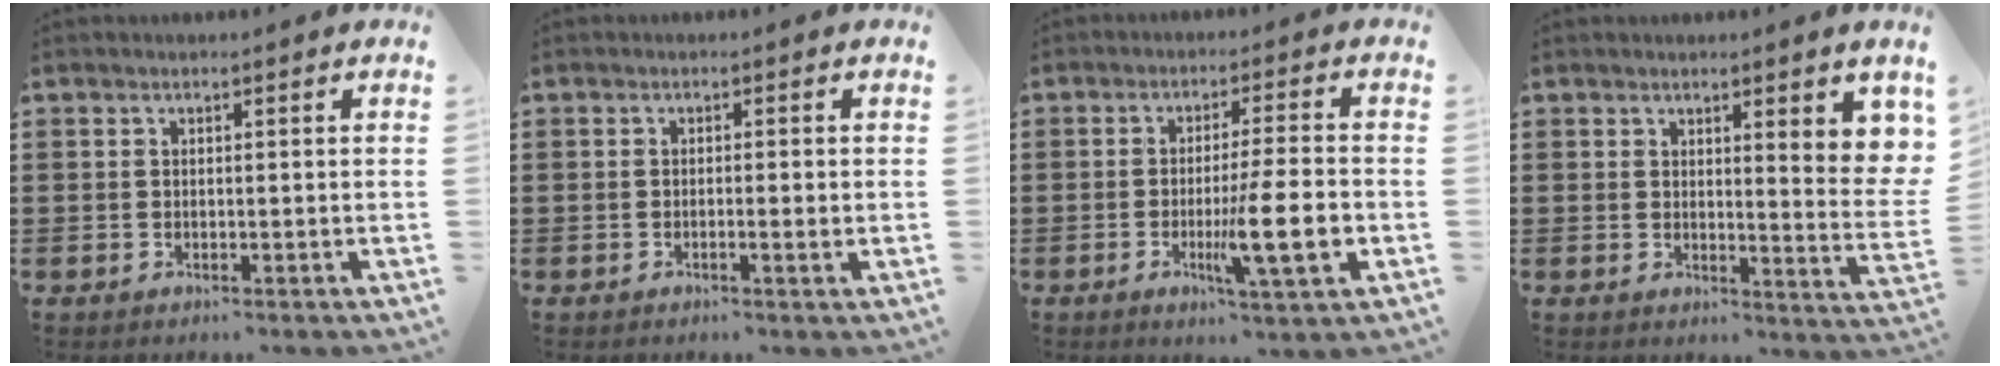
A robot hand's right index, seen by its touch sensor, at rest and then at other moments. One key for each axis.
{"total": 1.1, "fx": -0.3, "fy": 0.0, "fz": 1.0, "tx": -0.017, "ty": -0.001, "tz": -0.005}
{"total": 10.2, "fx": -2.7, "fy": 1.0, "fz": 9.8, "tx": -0.164, "ty": -0.016, "tz": -0.047}
{"total": 4.1, "fx": 2.6, "fy": 0.4, "fz": 3.2, "tx": -0.049, "ty": -0.018, "tz": 0.039}